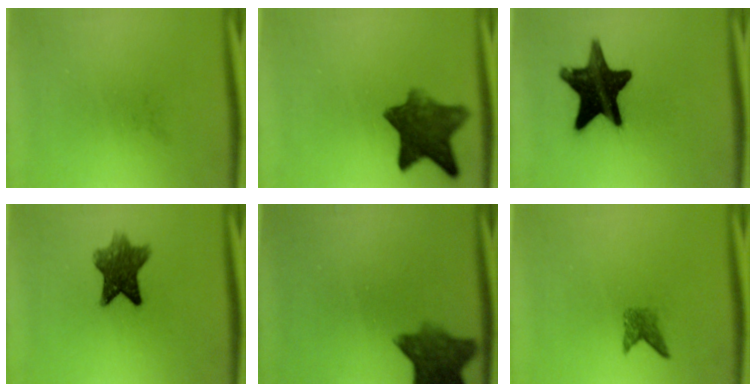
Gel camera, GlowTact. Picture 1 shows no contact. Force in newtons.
{"total": 9.2}
{"total": 16.0}
{"total": 8.1}
{"total": 8.1}
{"total": 1.9}